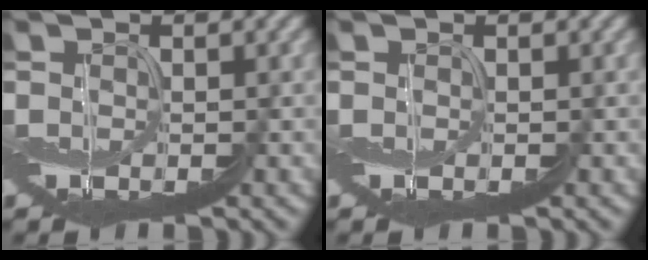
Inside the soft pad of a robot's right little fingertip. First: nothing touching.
{"total": 0.0}